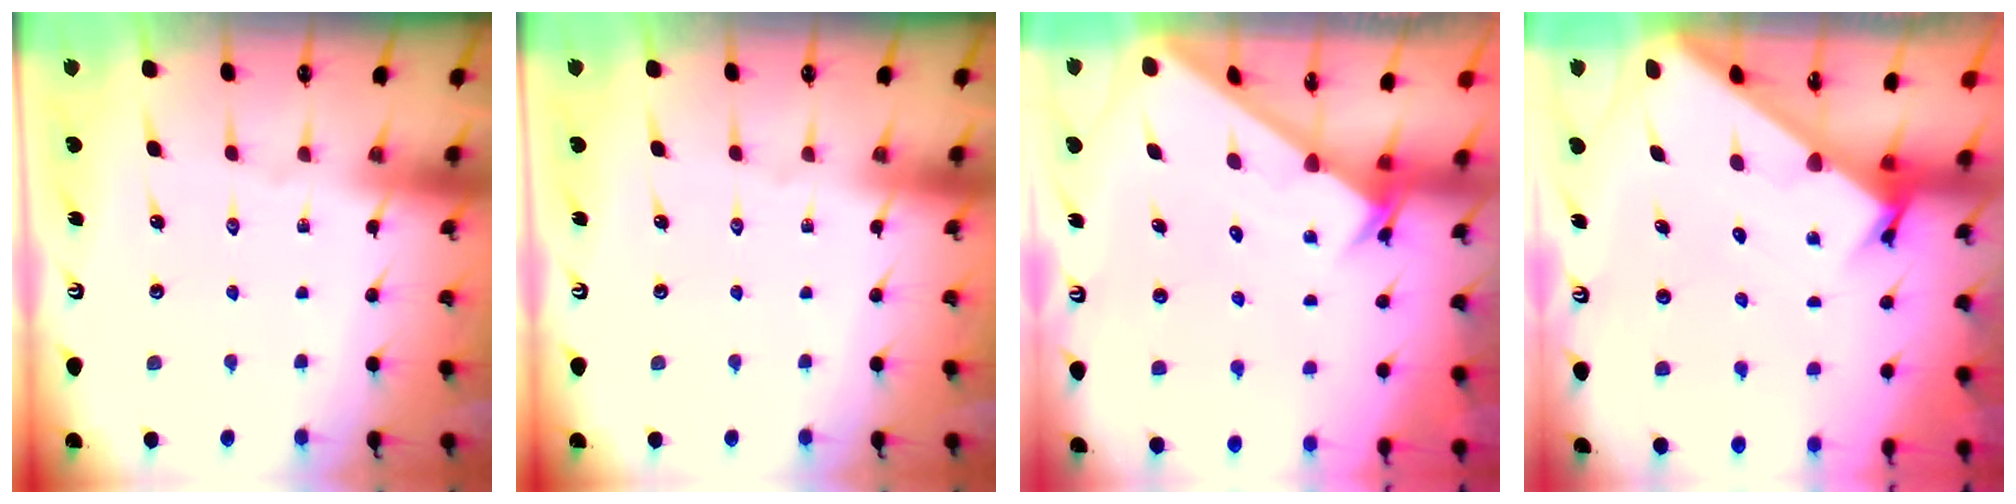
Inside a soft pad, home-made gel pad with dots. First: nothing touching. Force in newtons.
{"total": 0.0}
{"total": 2.3, "press": 2.3, "slide": 0.2}
{"total": 2.6, "press": 2.6, "slide": 0.2}